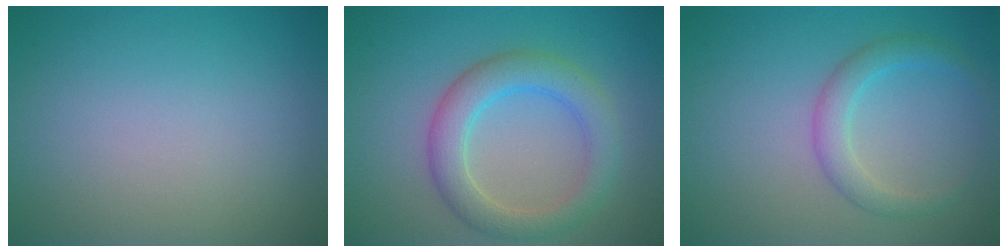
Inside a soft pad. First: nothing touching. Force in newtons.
{"total": 4.5, "press": 4.5, "slide": 0.1}
{"total": 2.4, "press": 2.4, "slide": 0.1}